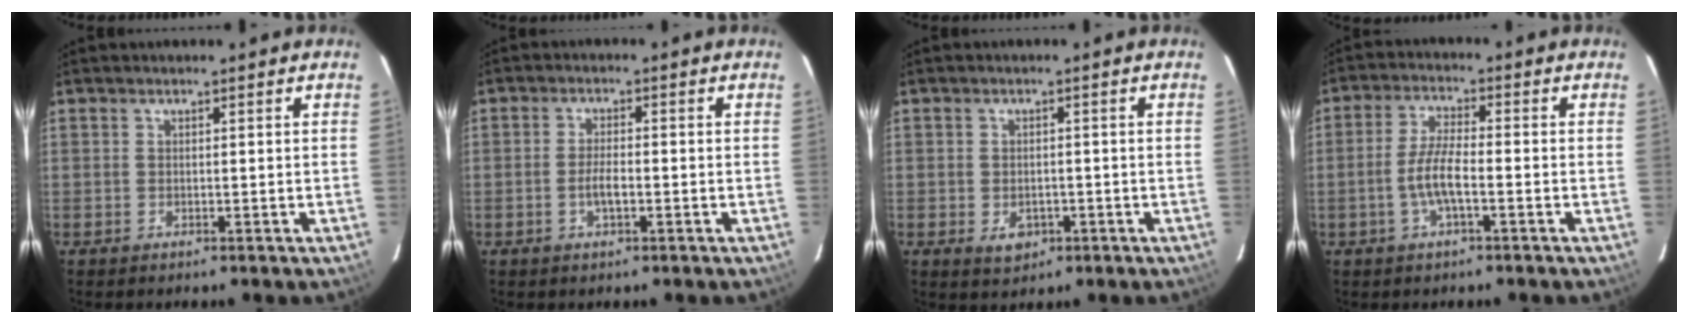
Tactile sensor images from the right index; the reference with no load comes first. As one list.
[{"total": 3.2, "force": [-1.1, 1.0, 2.8], "torque": [-0.057, 0.002, -0.020]}, {"total": 3.7, "force": [-1.3, 2.8, 2.0], "torque": [-0.040, -0.004, -0.011]}, {"total": 6.0, "force": [-2.1, 1.2, 5.5], "torque": [-0.114, 0.005, -0.041]}]